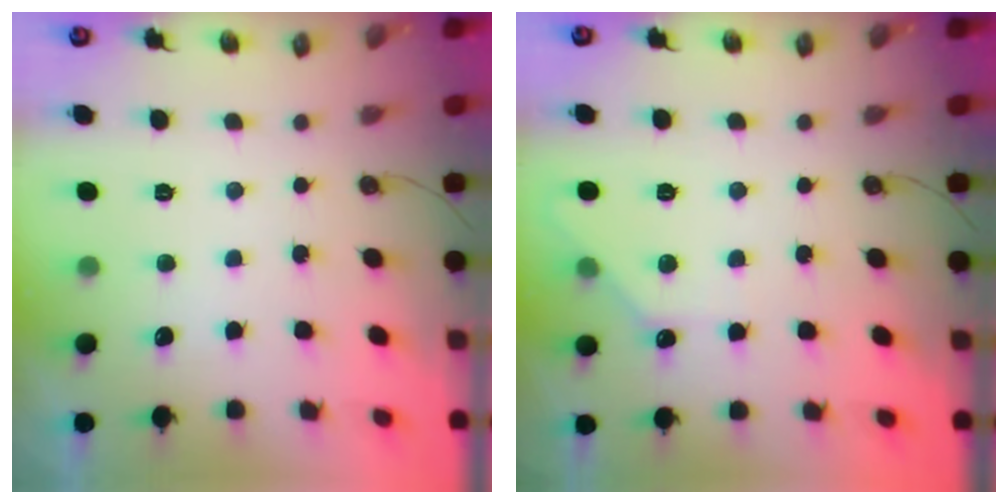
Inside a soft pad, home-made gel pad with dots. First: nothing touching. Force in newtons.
{"total": 4.5, "press": 4.4, "slide": 0.6}